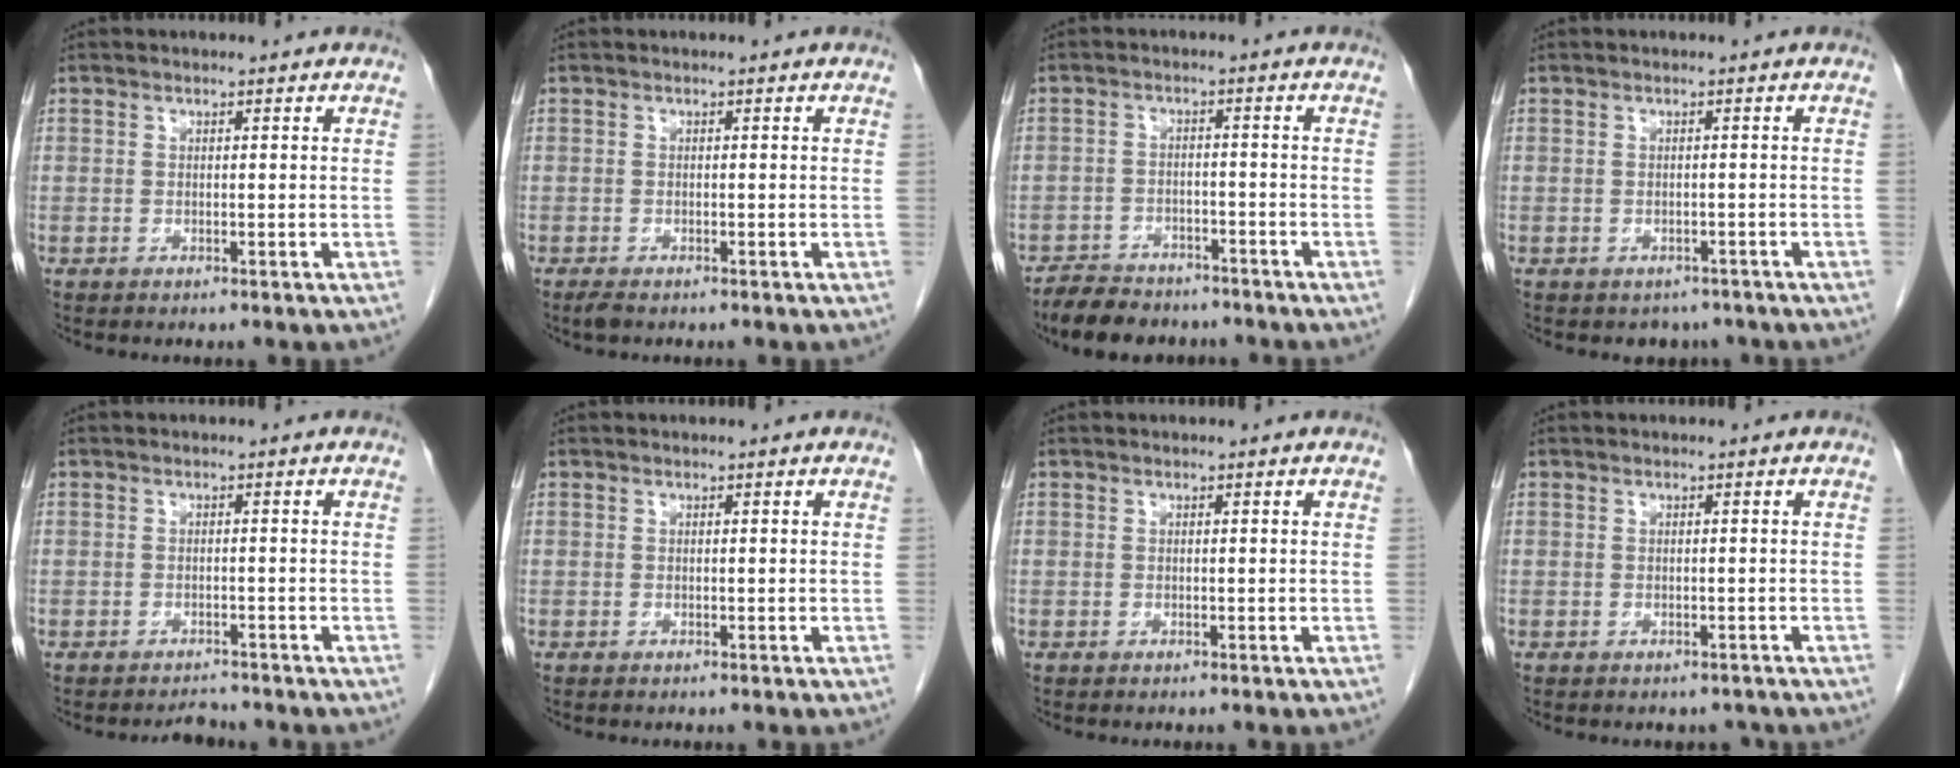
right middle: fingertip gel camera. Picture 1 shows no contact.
{"total": 1.3, "force": [-0.9, 0.5, 0.8], "torque": [-0.021, -0.003, -0.015]}
{"total": 7.9, "force": [-6.8, 3.1, 2.5], "torque": [-0.041, -0.007, -0.106]}
{"total": 2.7, "force": [-2.2, 1.6, 0.2], "torque": [-0.004, 0.004, -0.027]}
{"total": 1.7, "force": [-1.7, 0.2, -0.1], "torque": [-0.005, -0.010, -0.022]}
{"total": 0.0}
{"total": 0.0}
{"total": 1.8, "force": [-1.5, 0.8, 0.2], "torque": [-0.004, -0.001, -0.021]}